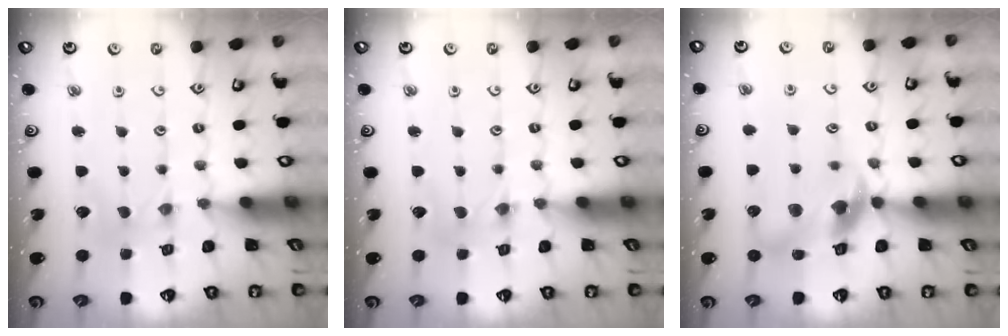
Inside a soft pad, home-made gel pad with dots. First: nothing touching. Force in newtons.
{"total": 1.5, "press": 1.5, "slide": 0.2}
{"total": 12.2, "press": 12.0, "slide": 1.8}